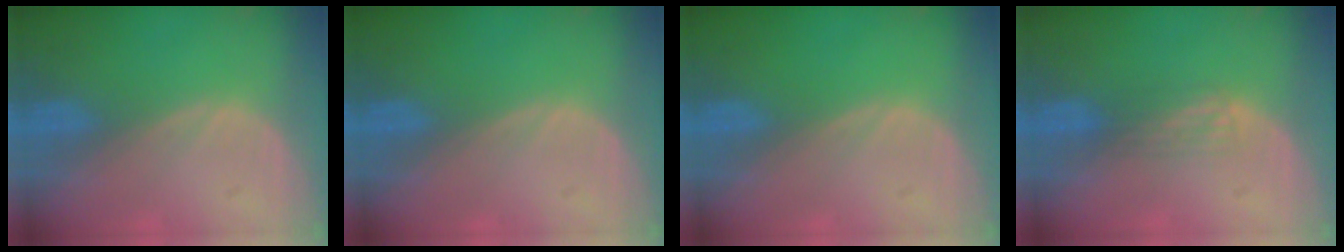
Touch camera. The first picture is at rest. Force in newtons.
{"total": 0.0}
{"total": 0.0}
{"total": 2.2, "press": 1.8, "slide": 1.2}